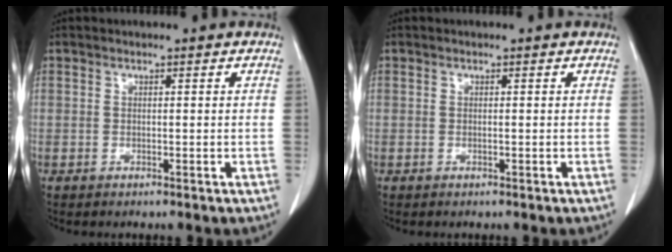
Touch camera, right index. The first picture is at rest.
{"total": 0.0}